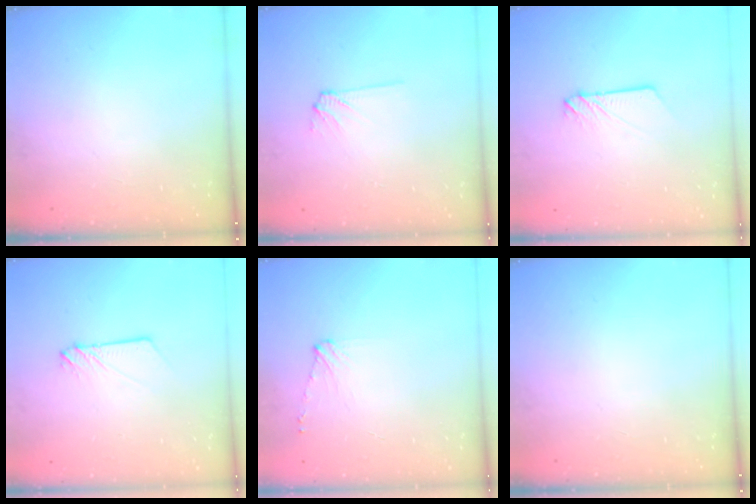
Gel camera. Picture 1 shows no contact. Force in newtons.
{"total": 4.2, "press": 4.2, "slide": 0.5}
{"total": 3.0, "press": 3.0, "slide": 0.2}
{"total": 2.9, "press": 2.9, "slide": 0.4}
{"total": 4.3, "press": 4.2, "slide": 0.6}
{"total": 0.0}